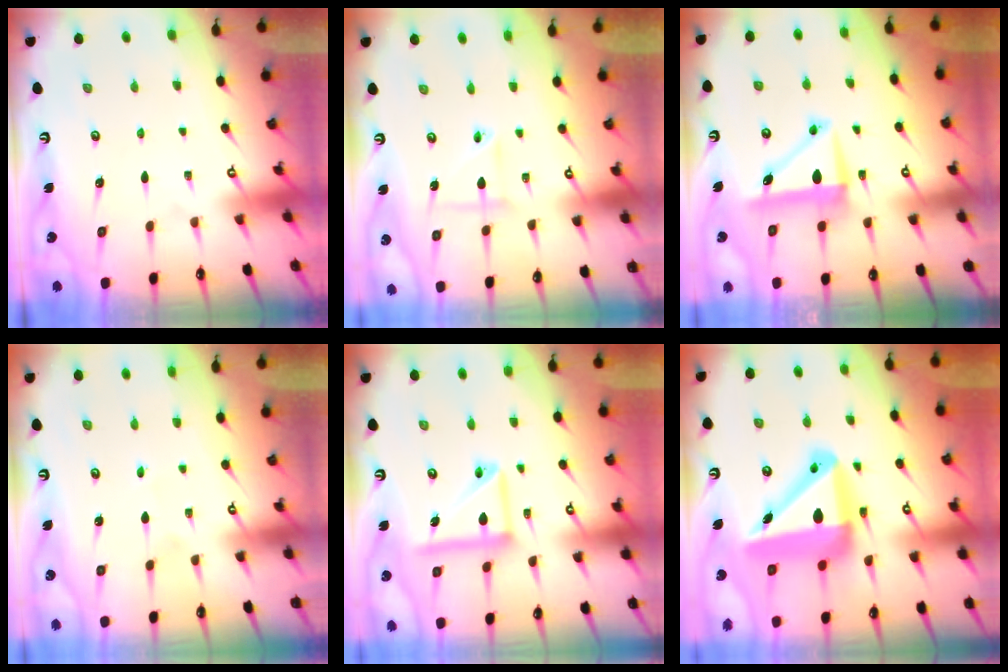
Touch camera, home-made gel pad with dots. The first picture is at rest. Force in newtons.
{"total": 3.9, "press": 3.9, "slide": 0.4}
{"total": 7.3, "press": 7.1, "slide": 1.7}
{"total": 0.6, "press": 0.6, "slide": 0.0}
{"total": 13.6, "press": 13.5, "slide": 1.8}
{"total": 19.3, "press": 18.9, "slide": 3.6}